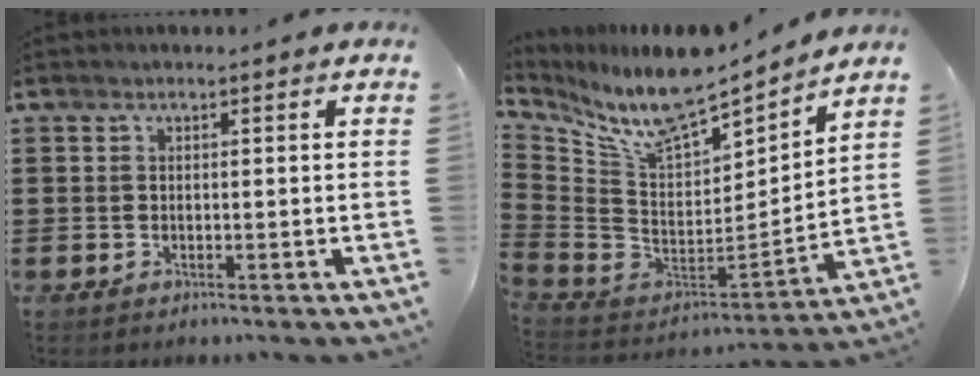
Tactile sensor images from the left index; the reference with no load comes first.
{"total": 10.1, "force": [8.4, 2.7, 4.9], "torque": [-0.127, -0.072, 0.145]}